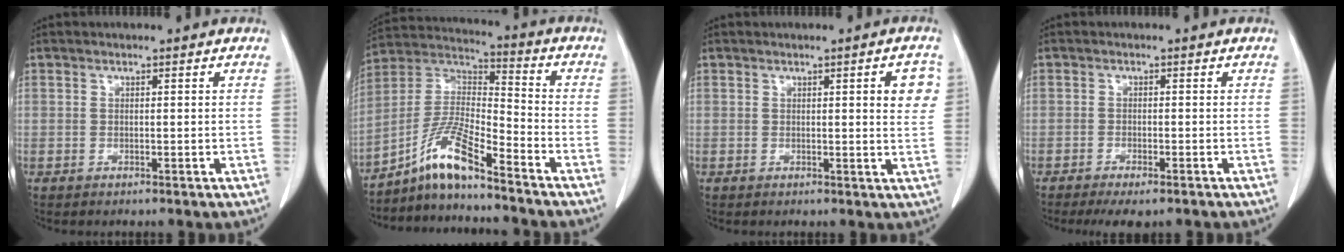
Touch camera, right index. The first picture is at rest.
{"total": 10.3, "force": [-7.7, 0.5, 6.8], "torque": [-0.148, 0.009, -0.147]}
{"total": 4.1, "force": [1.2, 0.7, 3.8], "torque": [-0.040, -0.002, 0.011]}
{"total": 4.8, "force": [-3.7, 1.4, 2.7], "torque": [-0.036, -0.008, -0.053]}